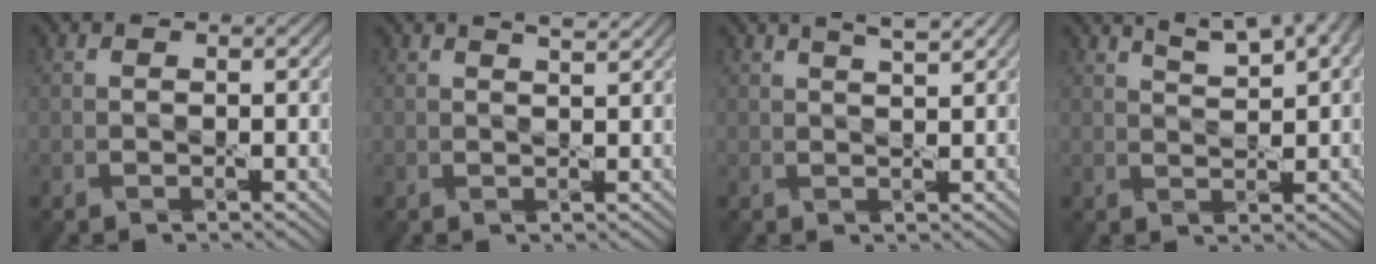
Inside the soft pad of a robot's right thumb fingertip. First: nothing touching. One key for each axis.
{"total": 2.4, "fx": 1.8, "fy": 0.5, "fz": 1.5, "tx": -0.018, "ty": 0.000, "tz": 0.020}
{"total": 4.0, "fx": 2.6, "fy": 0.8, "fz": 2.9, "tx": -0.037, "ty": 0.009, "tz": 0.031}
{"total": 8.1, "fx": 5.4, "fy": 2.2, "fz": 5.5, "tx": -0.090, "ty": 0.018, "tz": 0.071}